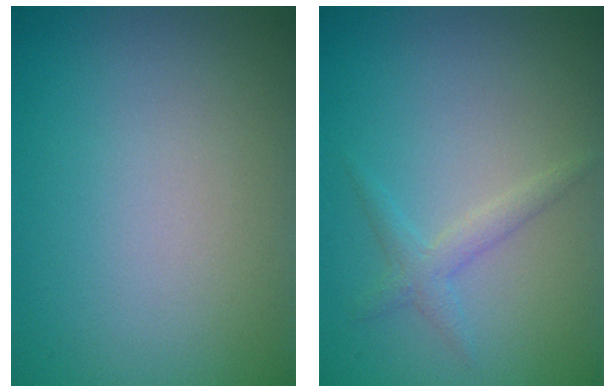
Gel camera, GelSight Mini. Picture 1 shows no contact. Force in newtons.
{"total": 1.6, "press": 1.6, "slide": 0.1}